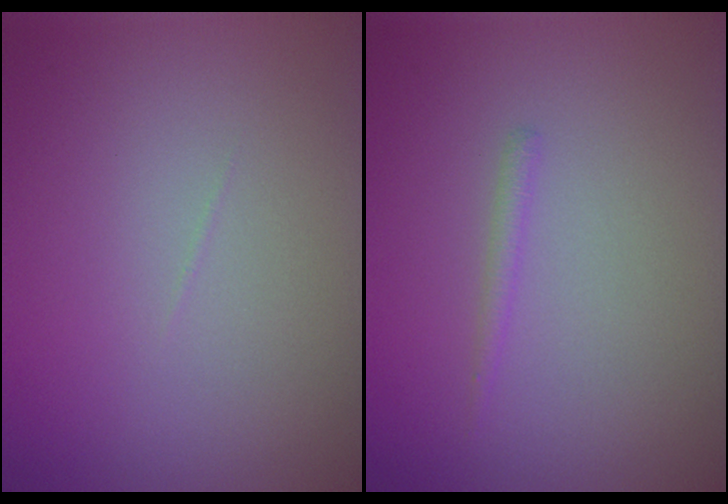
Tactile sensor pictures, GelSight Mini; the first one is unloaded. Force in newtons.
{"total": 0.8, "press": 0.8, "slide": 0.1}